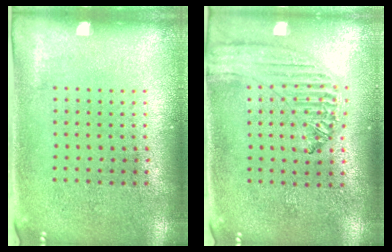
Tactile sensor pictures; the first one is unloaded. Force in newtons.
{"total": 1.2, "press": 1.2, "slide": 0.1}